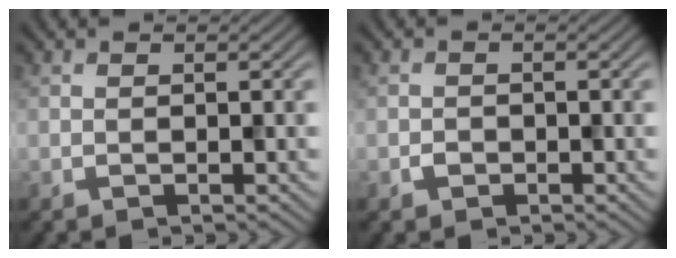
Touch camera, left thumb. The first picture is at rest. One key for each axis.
{"total": 1.1, "fx": -0.5, "fy": 0.9, "fz": 0.3, "tx": -0.003, "ty": -0.003, "tz": -0.013}